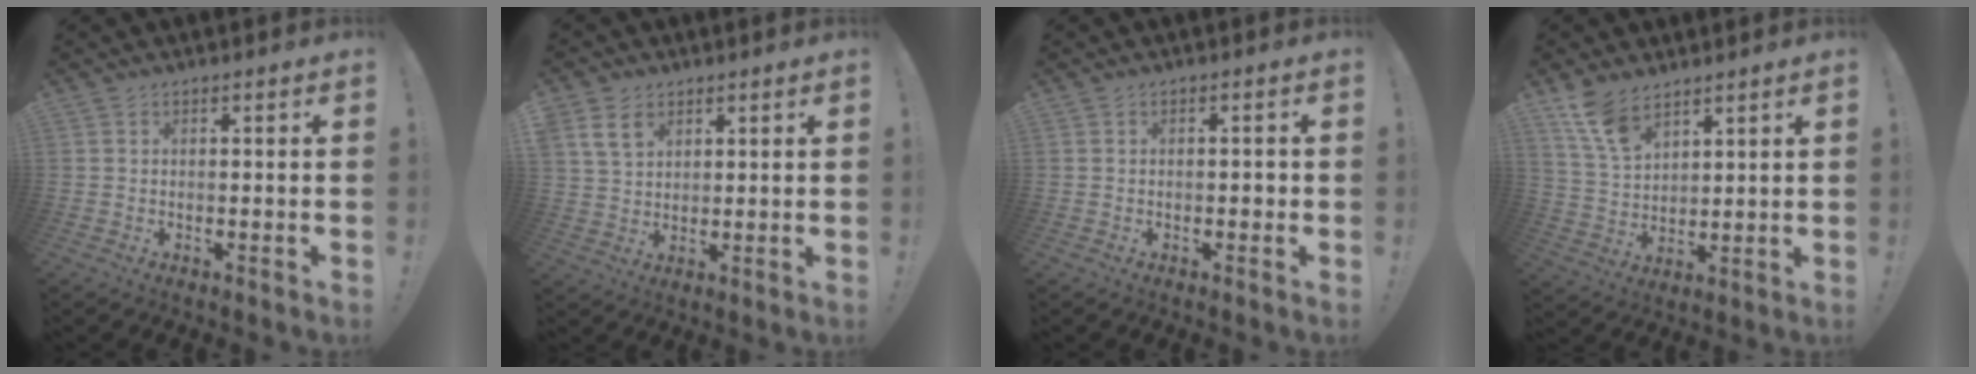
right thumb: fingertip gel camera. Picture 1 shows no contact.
{"total": 7.8, "force": [3.9, 5.6, 3.7], "torque": [-0.062, -0.006, 0.081]}
{"total": 1.2, "force": [-0.4, 0.7, 0.8], "torque": [-0.013, 0.005, -0.009]}
{"total": 9.8, "force": [7.3, 4.6, 4.7], "torque": [-0.089, -0.040, 0.143]}